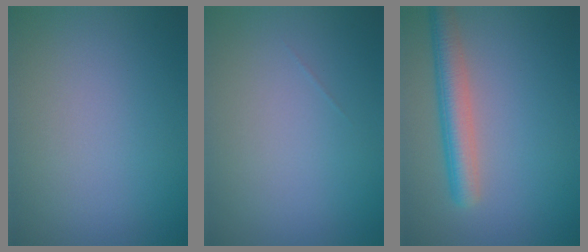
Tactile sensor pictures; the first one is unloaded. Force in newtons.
{"total": 0.0}
{"total": 4.3, "press": 4.3, "slide": 0.2}